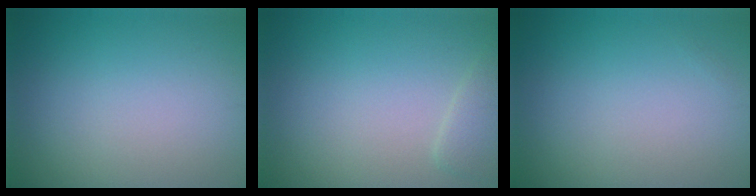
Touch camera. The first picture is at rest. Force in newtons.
{"total": 1.6, "press": 1.6, "slide": 0.2}
{"total": 0.0}